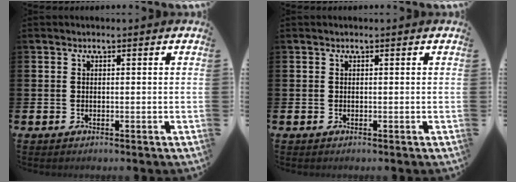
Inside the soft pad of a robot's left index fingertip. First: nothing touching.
{"total": 0.0}